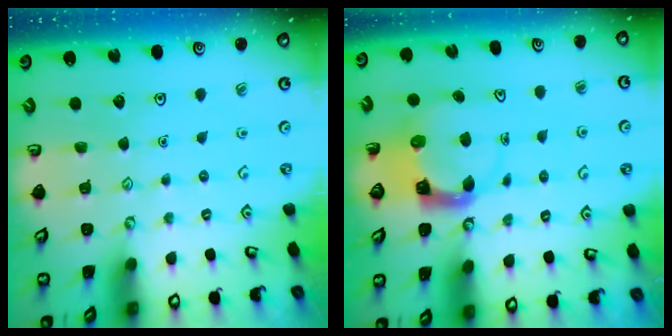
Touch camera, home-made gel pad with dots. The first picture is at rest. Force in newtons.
{"total": 3.7, "press": 3.7, "slide": 0.6}